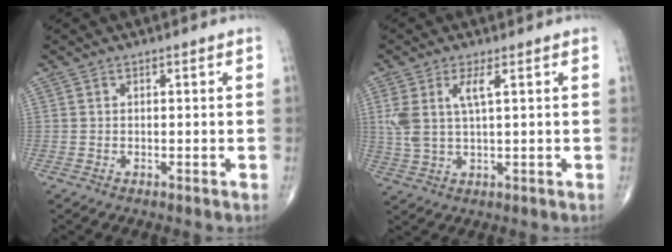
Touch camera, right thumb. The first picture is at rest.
{"total": 5.4, "force": [1.7, 1.6, 4.9], "torque": [-0.126, -0.006, 0.043]}